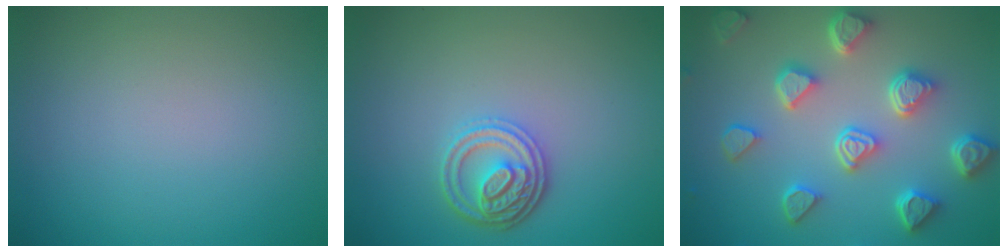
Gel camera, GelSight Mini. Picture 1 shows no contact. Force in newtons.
{"total": 3.6, "press": 3.2, "slide": 1.6}
{"total": 6.4, "press": 5.2, "slide": 3.8}